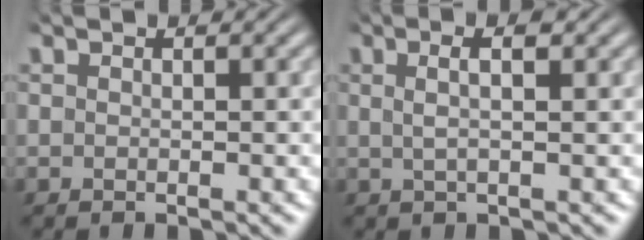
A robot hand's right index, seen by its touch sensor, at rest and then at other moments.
{"total": 2.8, "force": [0.7, 0.5, 2.7], "torque": [-0.043, 0.004, 0.013]}